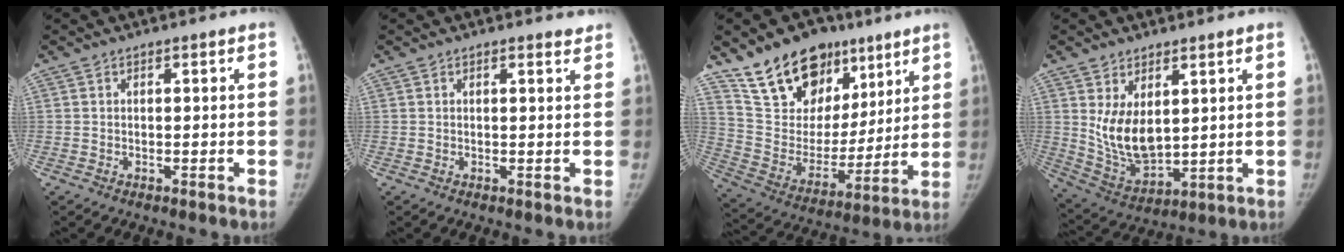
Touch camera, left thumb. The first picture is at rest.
{"total": 1.3, "force": [1.3, 0.3, 0.4], "torque": [-0.001, -0.009, 0.013]}
{"total": 20.3, "force": [13.5, 12.7, 8.1], "torque": [-0.082, -0.066, 0.240]}
{"total": 10.4, "force": [2.8, 5.9, 8.1], "torque": [-0.129, -0.030, 0.074]}